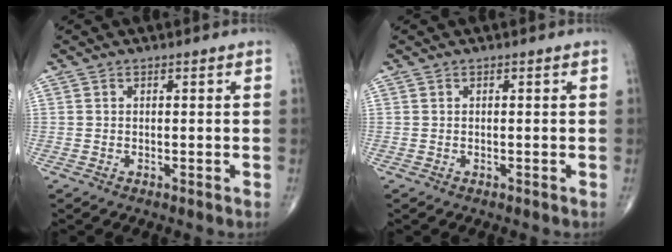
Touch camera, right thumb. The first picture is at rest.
{"total": 0.0}